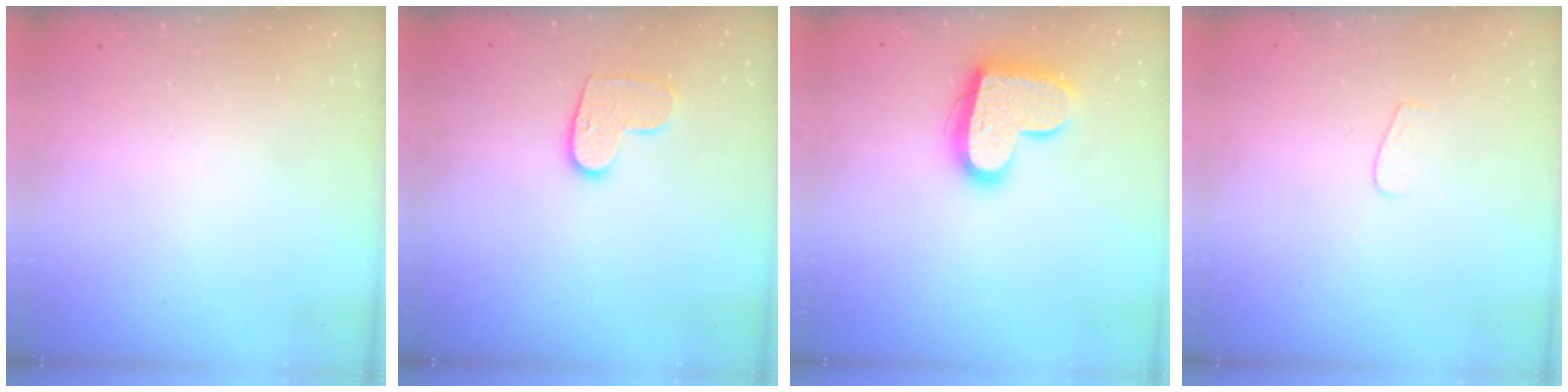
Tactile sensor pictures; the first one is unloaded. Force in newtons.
{"total": 9.3, "press": 9.3, "slide": 0.4}
{"total": 16.3, "press": 16.3, "slide": 1.3}
{"total": 3.7, "press": 3.7, "slide": 0.3}